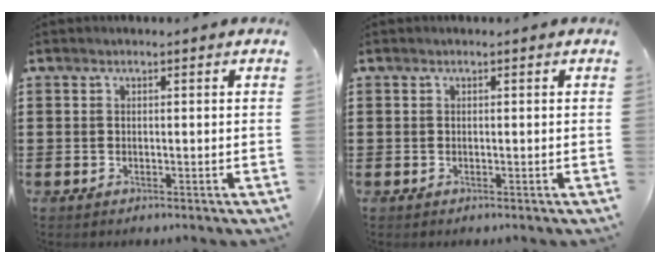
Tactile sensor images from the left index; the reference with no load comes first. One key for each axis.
{"total": 0.0}